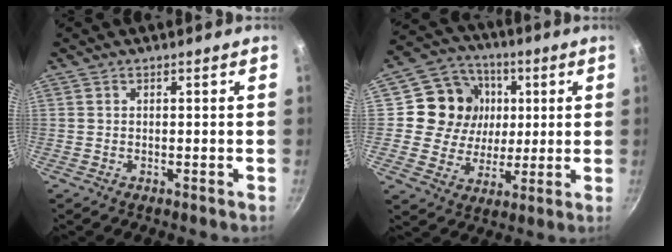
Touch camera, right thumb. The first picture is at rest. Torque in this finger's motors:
{"motor_torque": [1.40, 1.37, 0.43, 0.28, 0.00]}